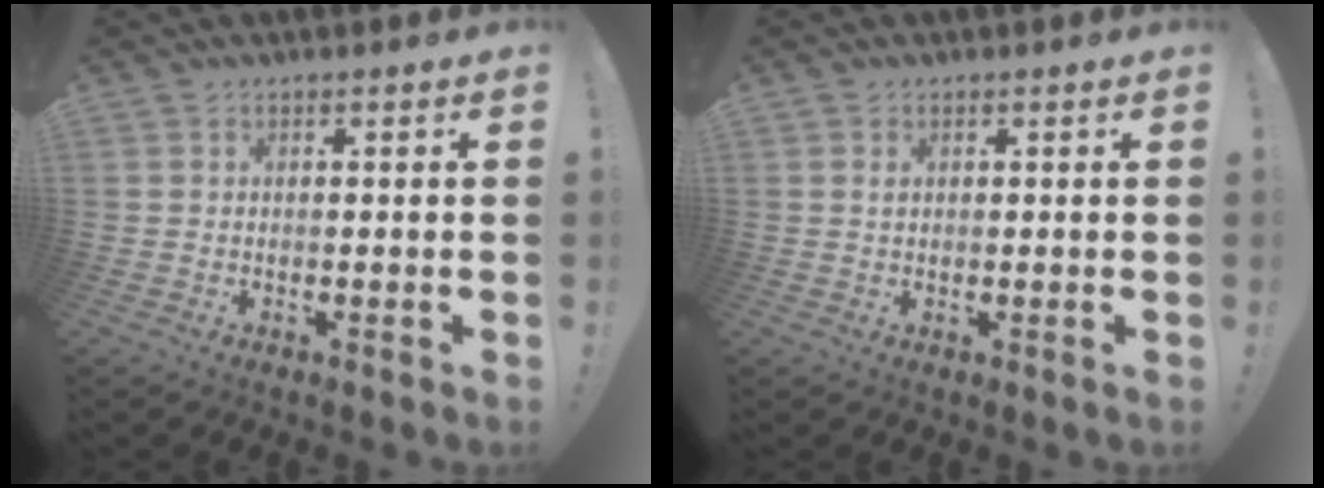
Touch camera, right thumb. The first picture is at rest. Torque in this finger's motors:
{"motor_torque": [-0.04, 0.05, -0.04, -0.06, 0.03]}